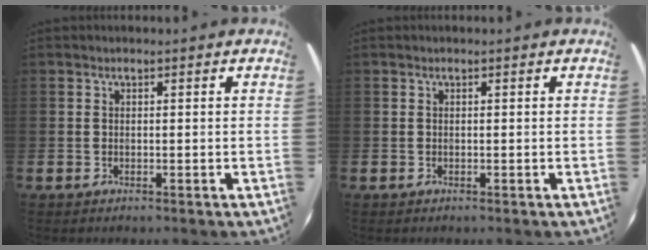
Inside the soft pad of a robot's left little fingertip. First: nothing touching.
{"total": 0.0}